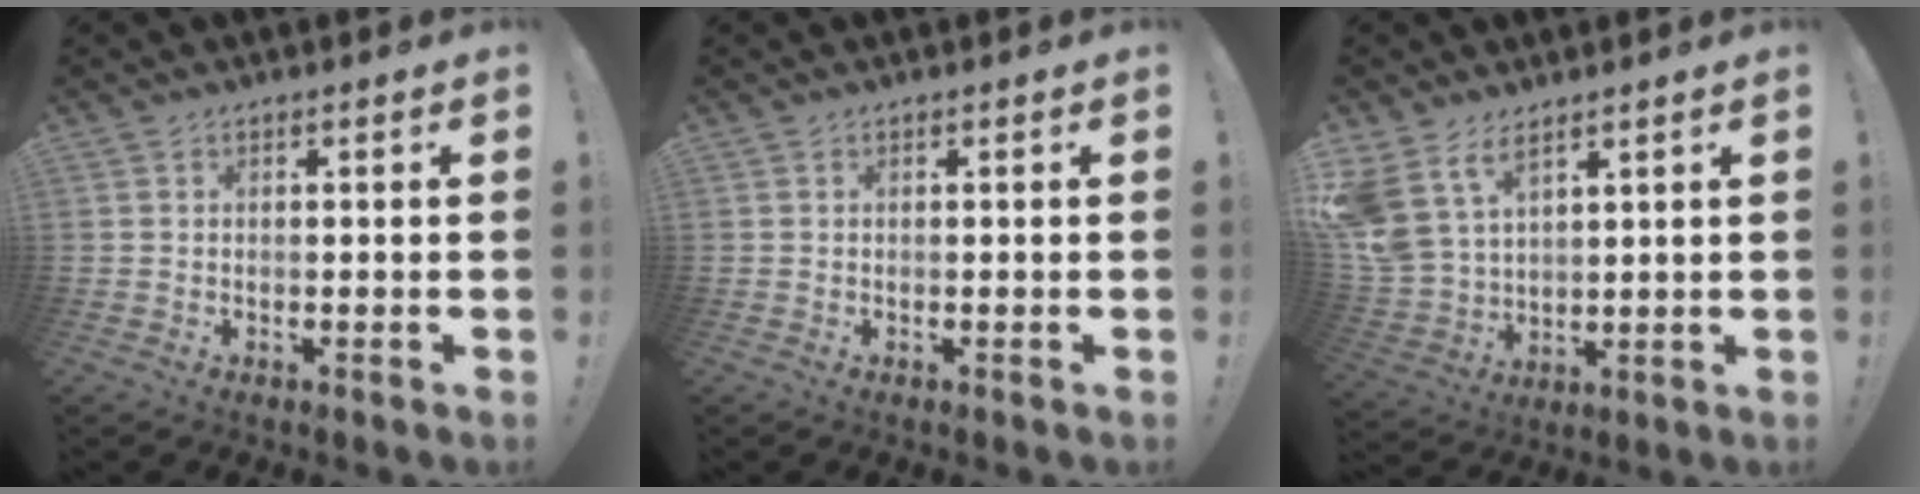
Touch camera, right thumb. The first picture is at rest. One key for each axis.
{"total": 0.0}
{"total": 10.9, "fx": 7.2, "fy": 6.0, "fz": 5.5, "tx": -0.131, "ty": -0.044, "tz": 0.146}